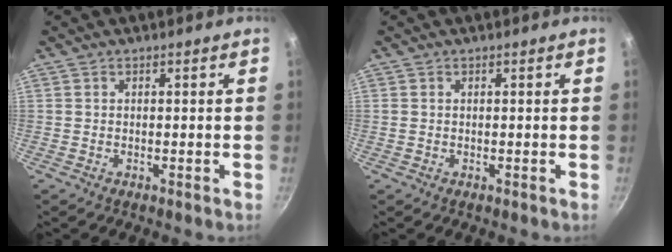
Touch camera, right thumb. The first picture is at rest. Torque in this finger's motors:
{"motor_torque": [0.07, 0.08, -0.07, -0.20, 0.07]}